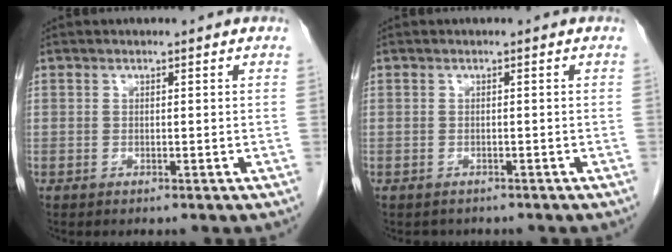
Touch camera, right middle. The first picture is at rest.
{"total": 1.7, "force": [-1.4, 1.0, 0.0], "torque": [-0.005, 0.001, -0.019]}